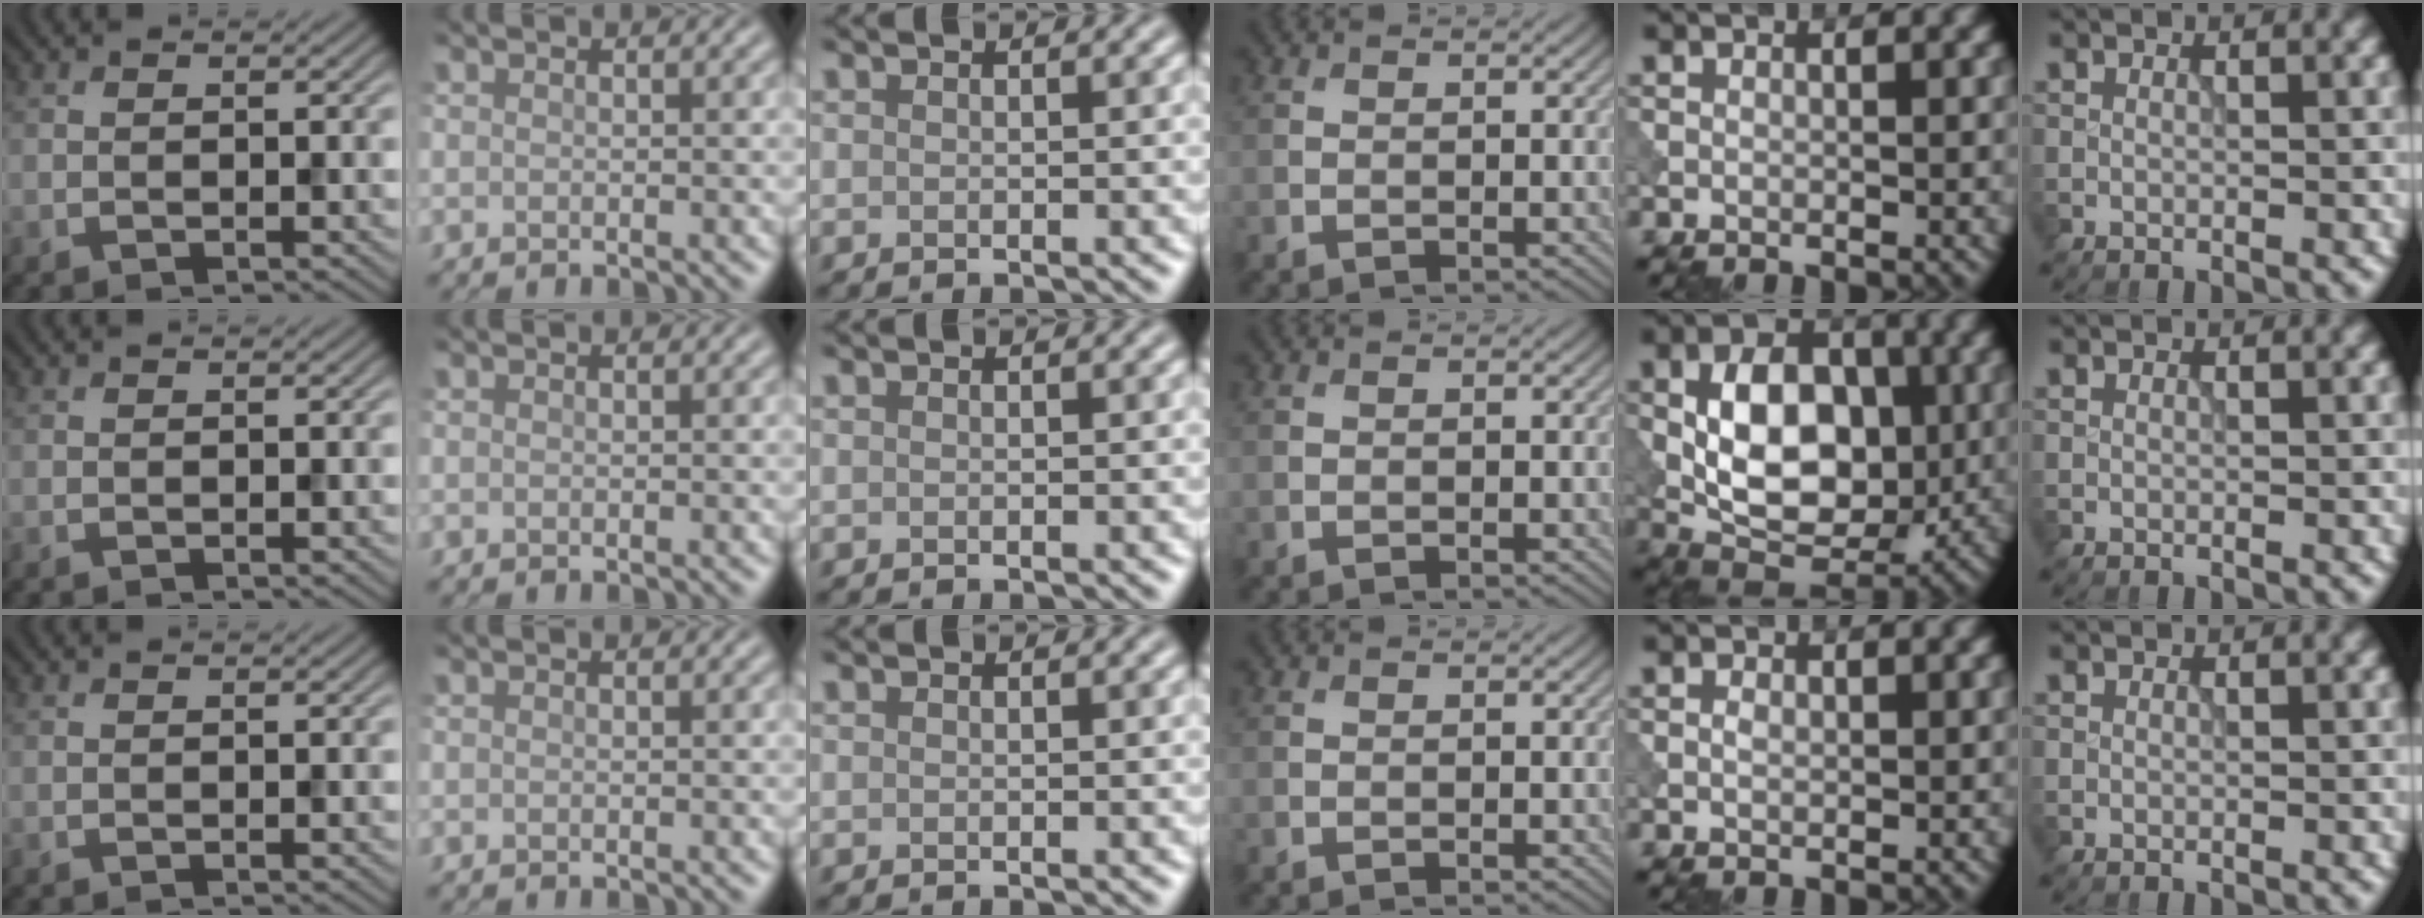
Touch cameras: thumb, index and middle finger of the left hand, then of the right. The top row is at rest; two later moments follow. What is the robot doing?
{"motion": "press", "object": "tv remote"}